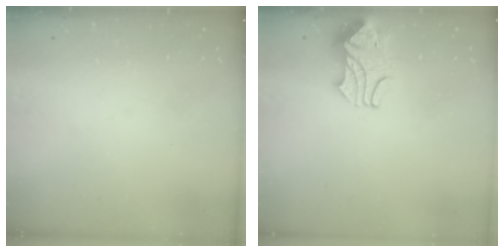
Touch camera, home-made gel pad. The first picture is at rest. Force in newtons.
{"total": 2.3, "press": 2.2, "slide": 0.8}